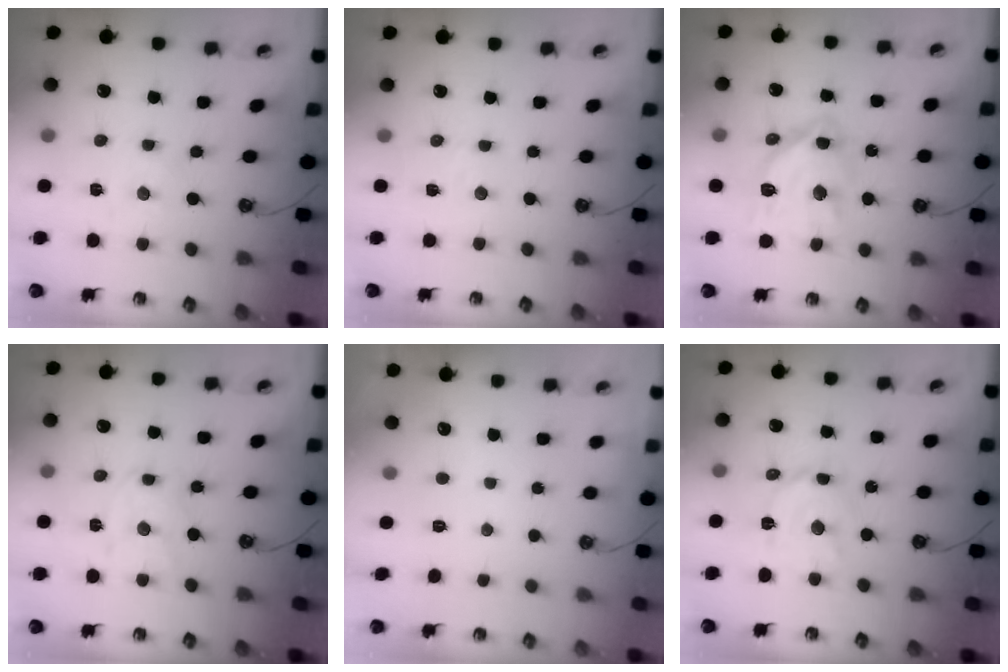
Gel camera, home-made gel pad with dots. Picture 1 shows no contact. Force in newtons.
{"total": 1.5, "press": 1.4, "slide": 0.3}
{"total": 15.2, "press": 15.1, "slide": 1.5}
{"total": 6.8, "press": 6.8, "slide": 0.4}
{"total": 0.0}
{"total": 12.6, "press": 12.5, "slide": 1.2}